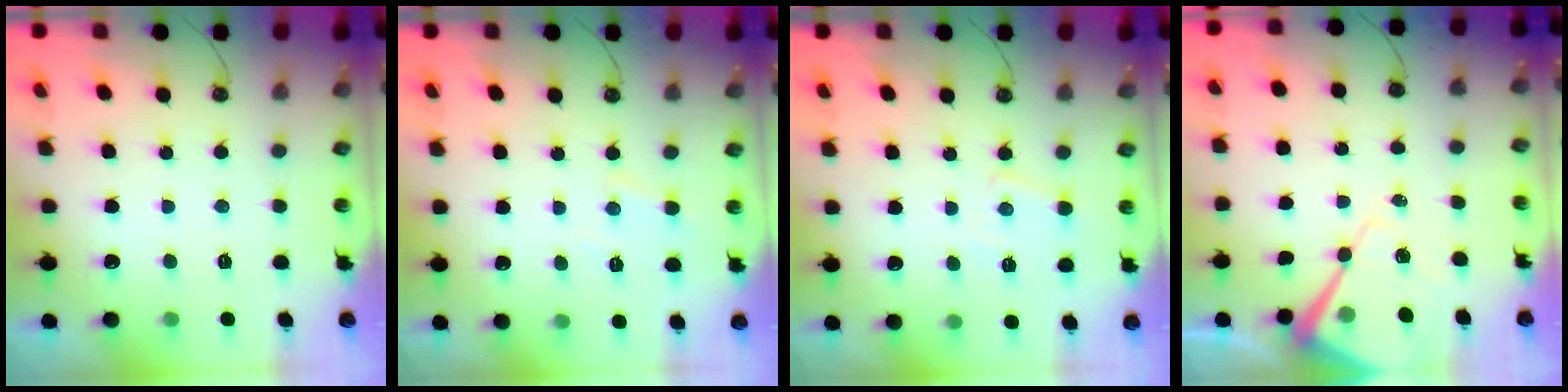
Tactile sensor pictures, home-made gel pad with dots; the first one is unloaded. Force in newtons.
{"total": 6.4, "press": 6.4, "slide": 0.5}
{"total": 7.0, "press": 6.9, "slide": 0.4}
{"total": 13.0, "press": 12.9, "slide": 1.3}